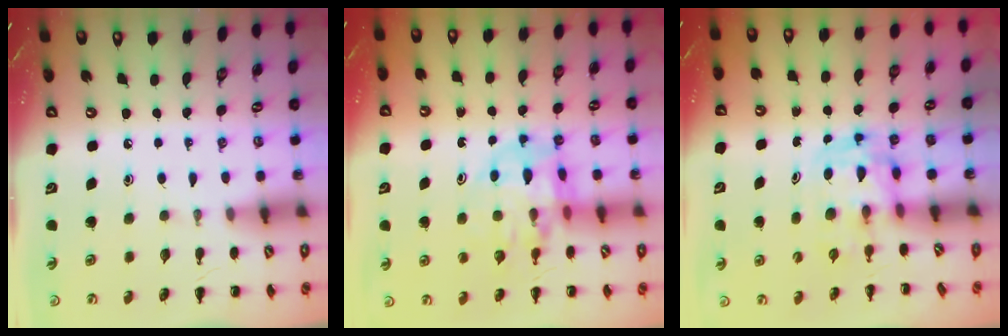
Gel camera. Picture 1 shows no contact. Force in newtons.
{"total": 11.4, "press": 11.0, "slide": 3.3}
{"total": 3.6, "press": 3.5, "slide": 0.6}